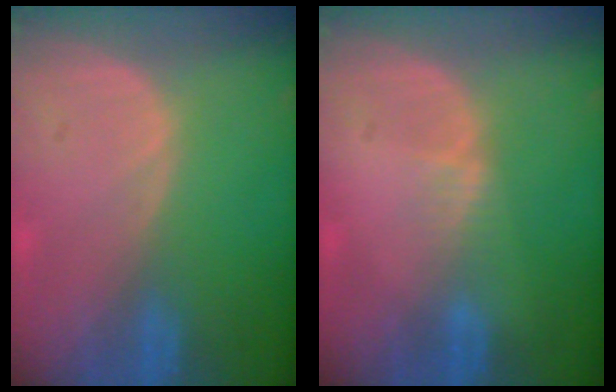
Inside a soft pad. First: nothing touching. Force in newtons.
{"total": 1.3, "press": 1.3, "slide": 0.2}